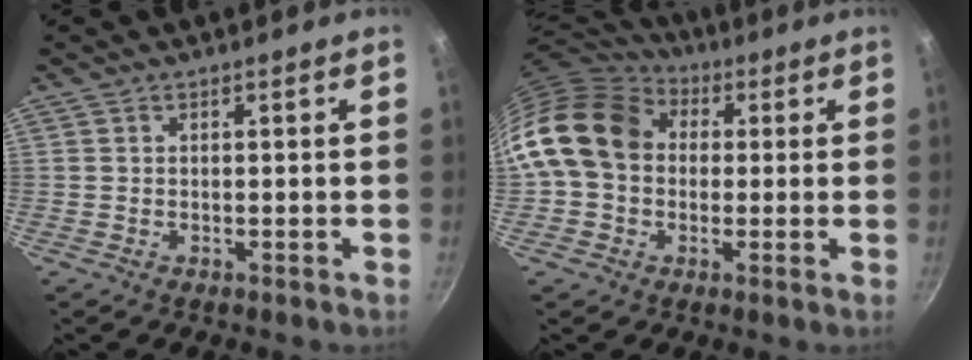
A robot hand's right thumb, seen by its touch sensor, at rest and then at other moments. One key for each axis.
{"total": 17.6, "fx": 2.3, "fy": 14.0, "fz": 10.4, "tx": -0.179, "ty": 0.037, "tz": 0.028}